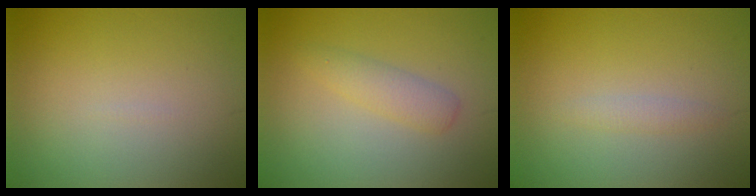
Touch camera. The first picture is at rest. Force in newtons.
{"total": 2.0, "press": 2.0, "slide": 0.1}
{"total": 1.0, "press": 1.0, "slide": 0.1}